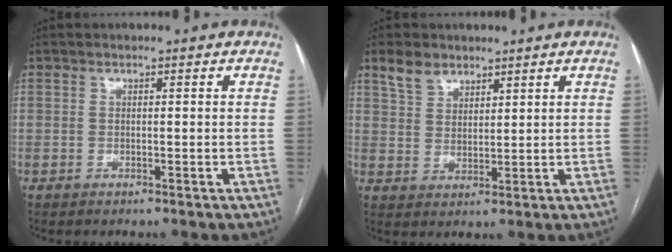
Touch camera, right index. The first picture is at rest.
{"total": 4.9, "force": [3.8, 2.8, 1.4], "torque": [-0.034, 0.011, 0.080]}